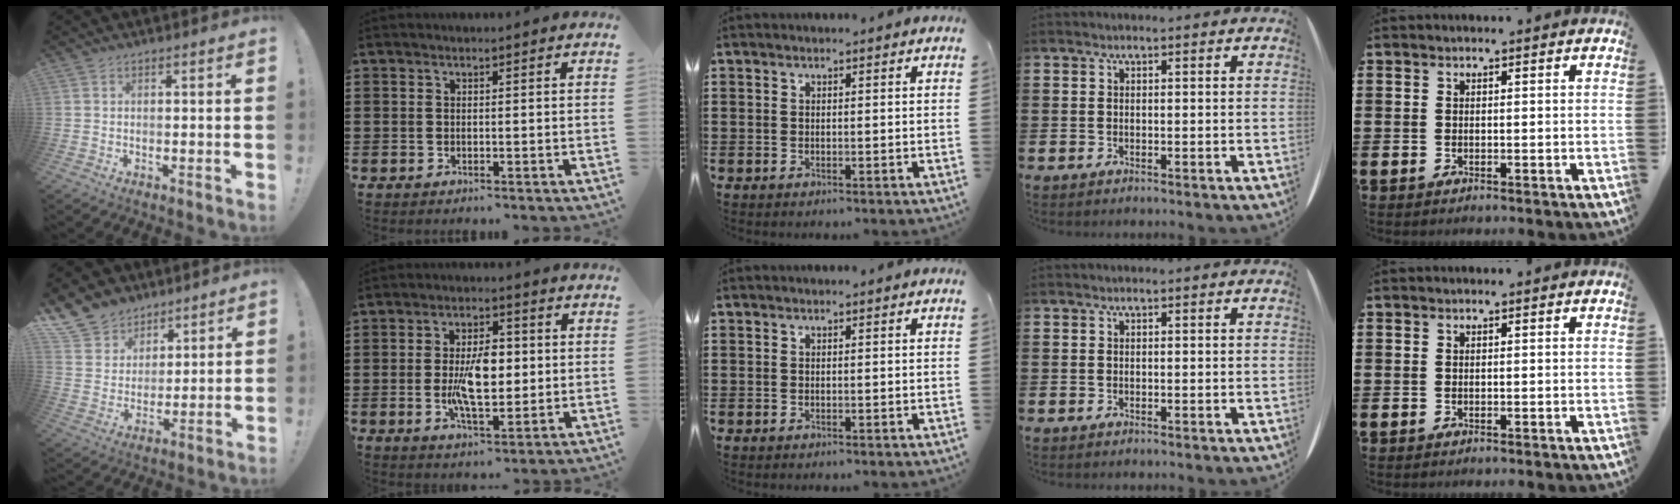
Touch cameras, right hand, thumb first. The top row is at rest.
{"thumb": {"total": 11.0, "force": [7.8, 7.5, 1.7], "torque": [-0.043, -0.060, 0.158]}, "index": {"total": 8.2, "force": [-0.3, 3.7, 7.3], "torque": [-0.142, -0.001, -0.013]}}